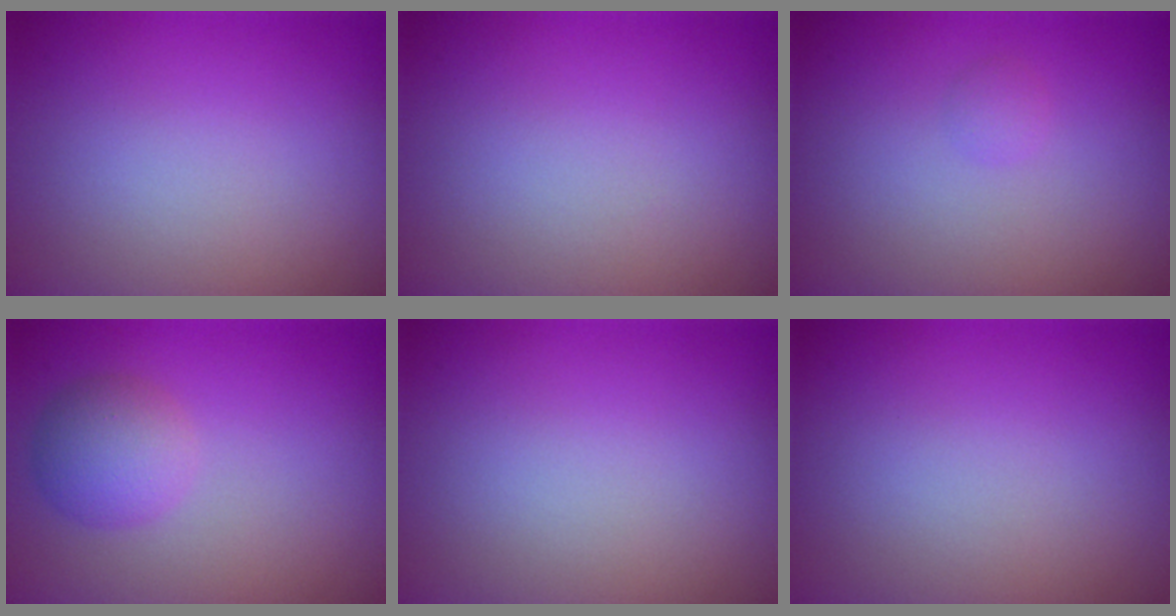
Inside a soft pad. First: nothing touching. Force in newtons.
{"total": 0.0}
{"total": 0.7, "press": 0.7, "slide": 0.1}
{"total": 2.9, "press": 2.9, "slide": 0.1}
{"total": 0.0}
{"total": 0.0}